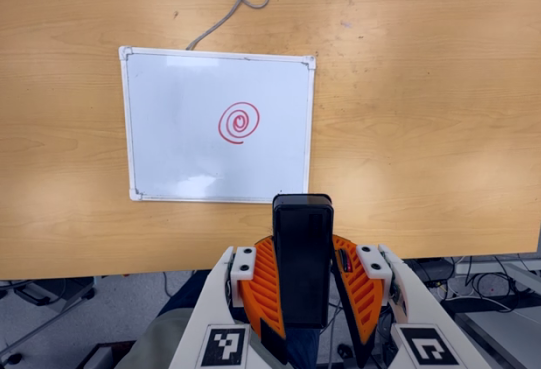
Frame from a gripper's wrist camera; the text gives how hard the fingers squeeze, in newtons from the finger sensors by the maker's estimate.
{"total": 8.4, "left": 7.0, "right": 9.9}